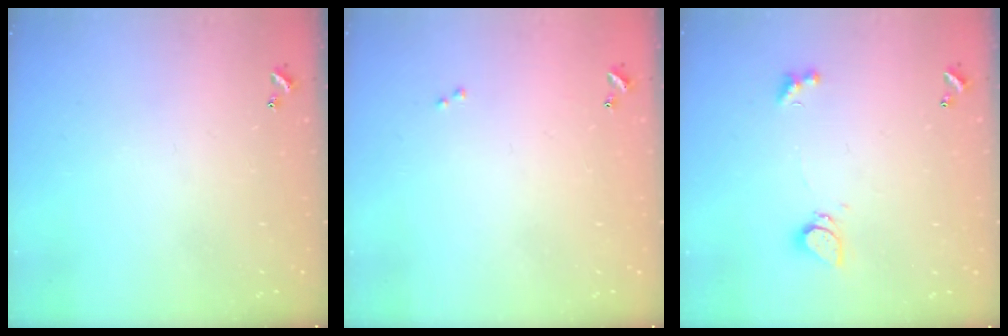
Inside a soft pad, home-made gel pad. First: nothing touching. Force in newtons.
{"total": 0.7, "press": 0.6, "slide": 0.4}
{"total": 1.3, "press": 1.2, "slide": 0.4}